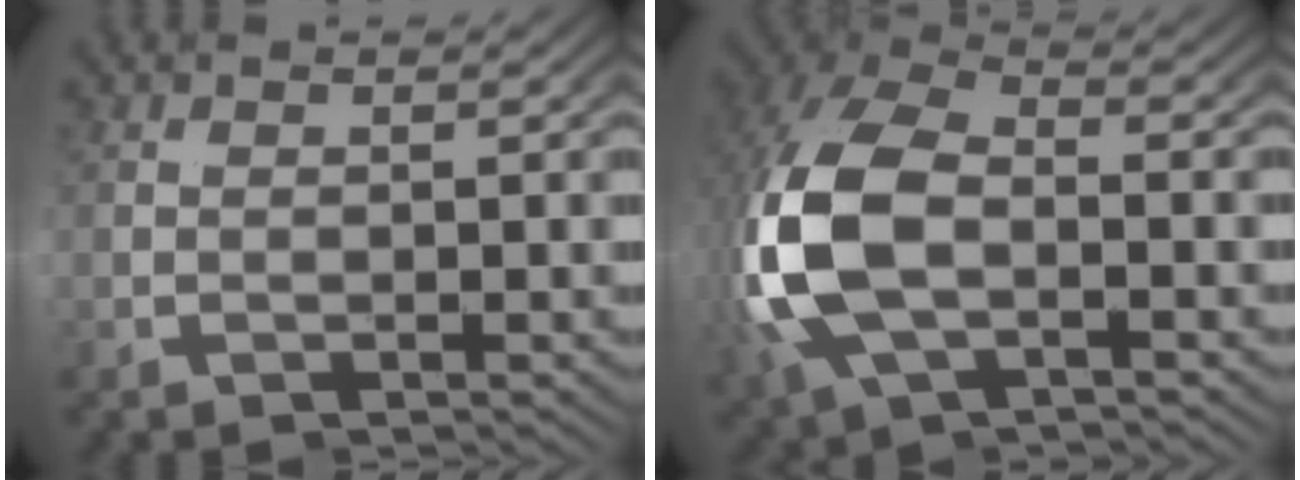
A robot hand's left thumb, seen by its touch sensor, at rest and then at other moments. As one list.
[{"total": 11.0, "force": [-0.7, 6.7, 8.7], "torque": [-0.260, -0.017, -0.009]}]